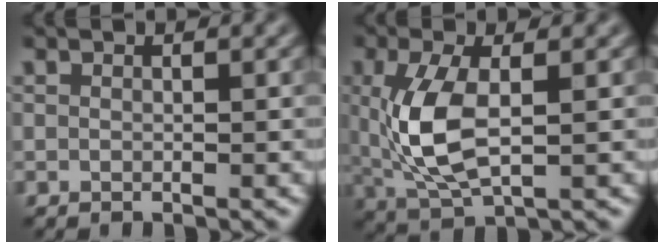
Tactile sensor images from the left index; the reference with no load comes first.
{"total": 6.3, "force": [0.3, 2.8, 5.6], "torque": [-0.137, -0.005, 0.010]}